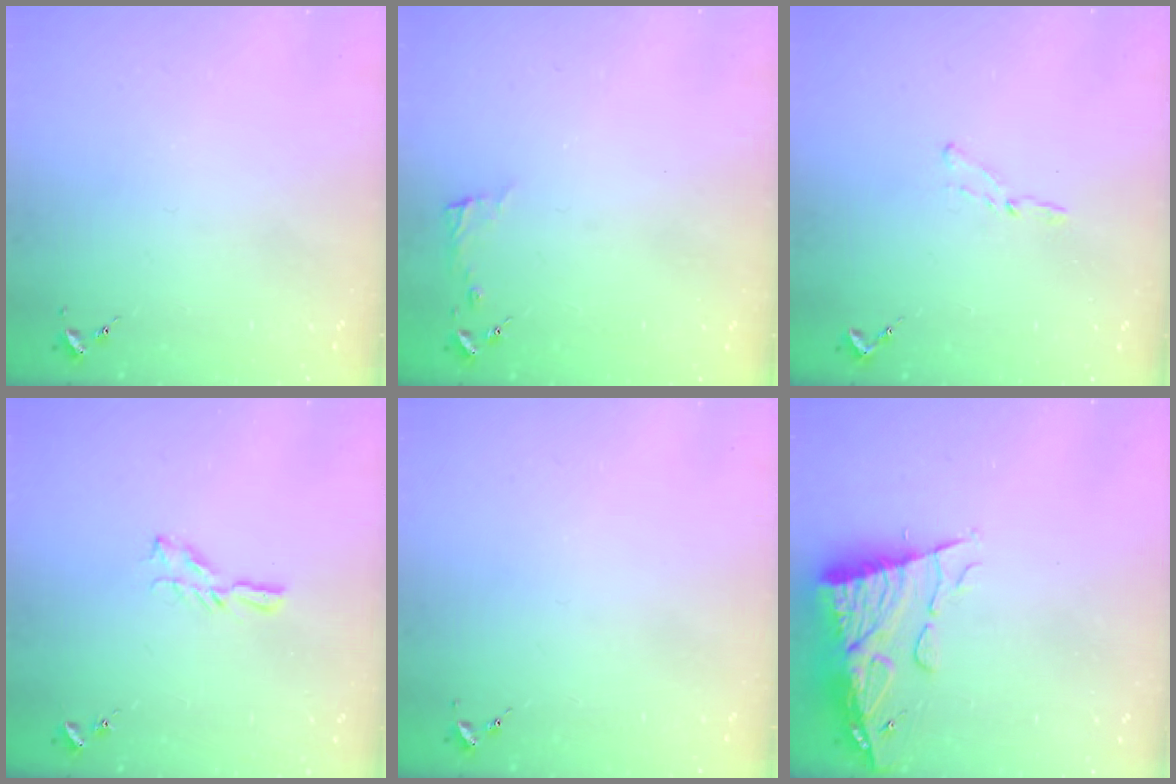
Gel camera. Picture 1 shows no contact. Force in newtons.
{"total": 3.7, "press": 3.7, "slide": 0.3}
{"total": 3.4, "press": 3.4, "slide": 0.3}
{"total": 5.9, "press": 5.9, "slide": 0.1}
{"total": 0.0}
{"total": 11.7, "press": 11.6, "slide": 1.1}